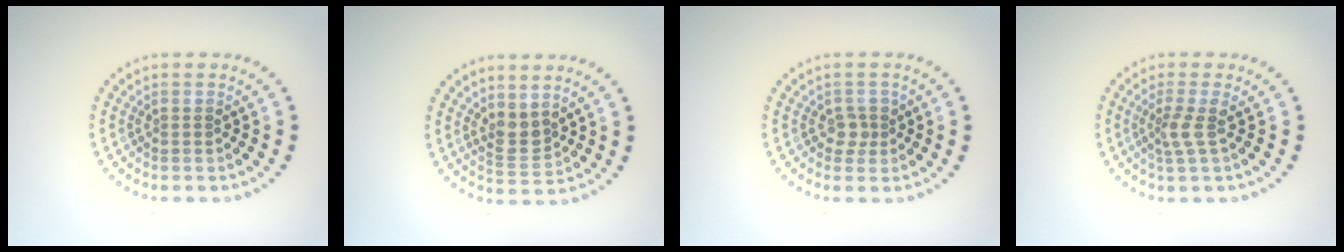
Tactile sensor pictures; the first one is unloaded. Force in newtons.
{"total": 2.1, "press": 1.8, "slide": 1.1}
{"total": 1.5, "press": 1.2, "slide": 0.9}
{"total": 1.9, "press": 1.4, "slide": 1.3}